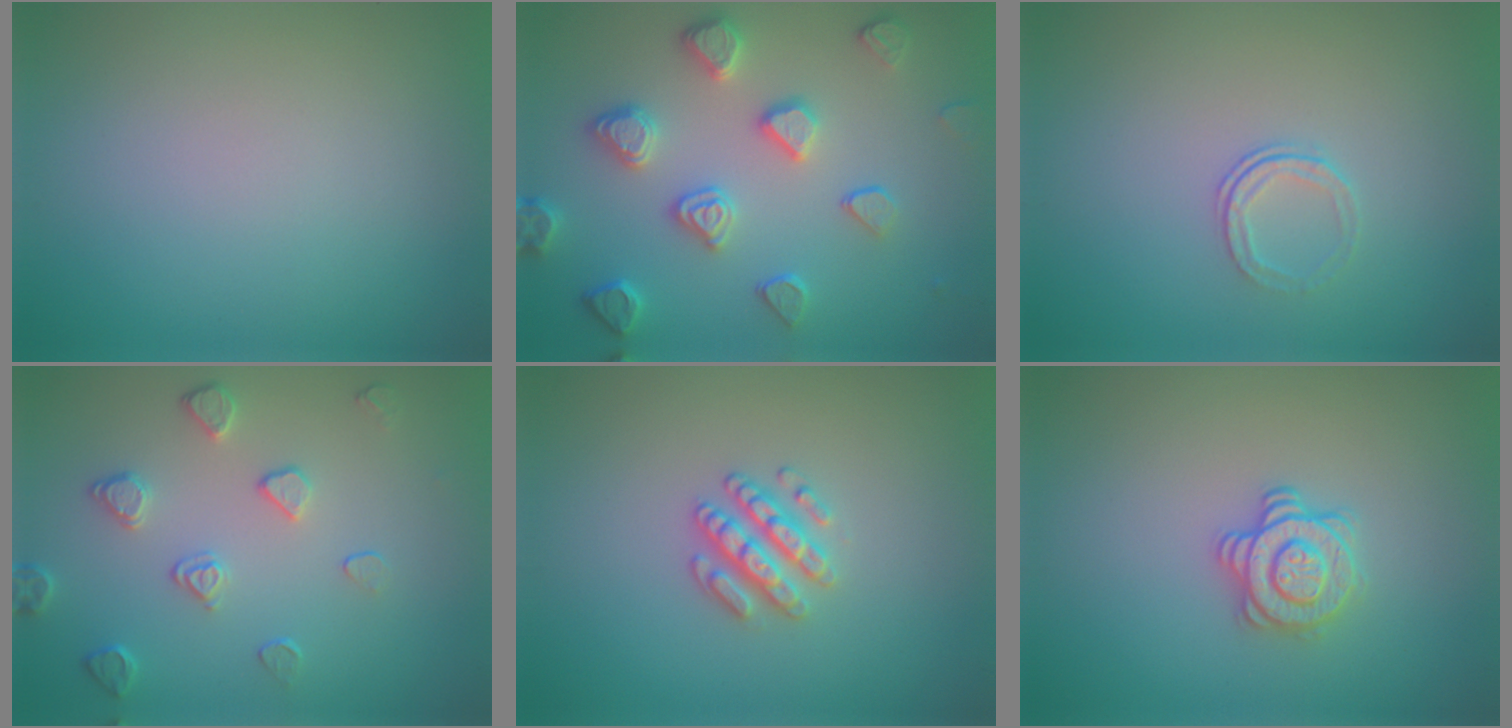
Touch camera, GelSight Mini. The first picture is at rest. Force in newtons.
{"total": 4.2, "press": 3.7, "slide": 1.9}
{"total": 1.3, "press": 0.9, "slide": 0.9}
{"total": 2.4, "press": 1.9, "slide": 1.4}
{"total": 2.8, "press": 2.6, "slide": 0.9}
{"total": 2.9, "press": 2.6, "slide": 1.2}